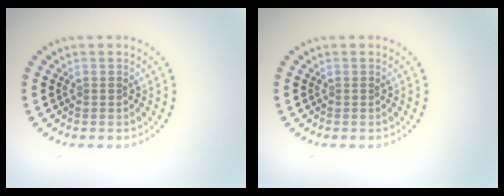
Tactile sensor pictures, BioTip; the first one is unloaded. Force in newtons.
{"total": 0.0}